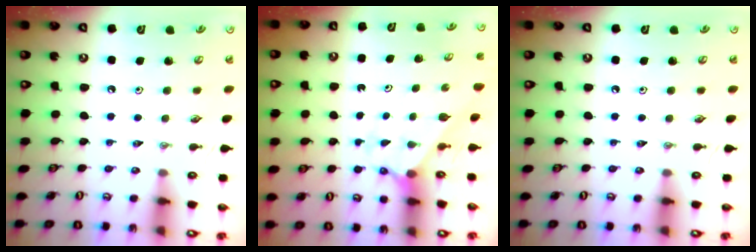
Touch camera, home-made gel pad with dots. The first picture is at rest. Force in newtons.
{"total": 2.4, "press": 2.4, "slide": 0.3}
{"total": 0.0}